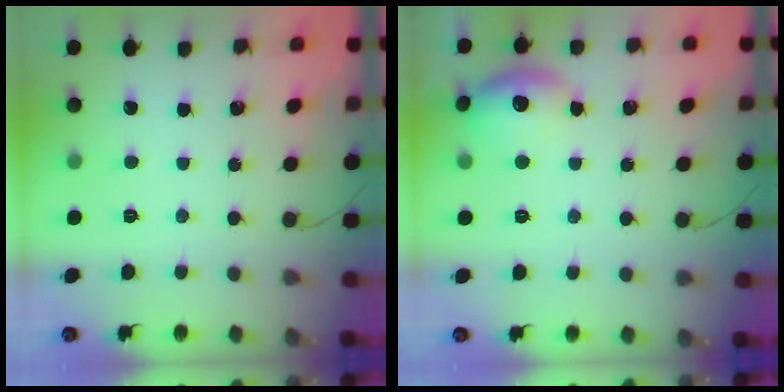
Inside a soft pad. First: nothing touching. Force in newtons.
{"total": 10.7, "press": 10.6, "slide": 1.5}